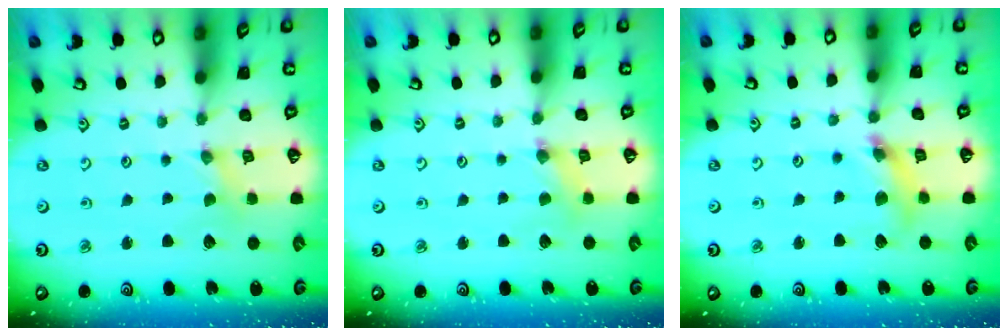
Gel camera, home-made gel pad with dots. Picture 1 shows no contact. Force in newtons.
{"total": 1.6, "press": 1.6, "slide": 0.4}
{"total": 10.4, "press": 10.3, "slide": 1.3}